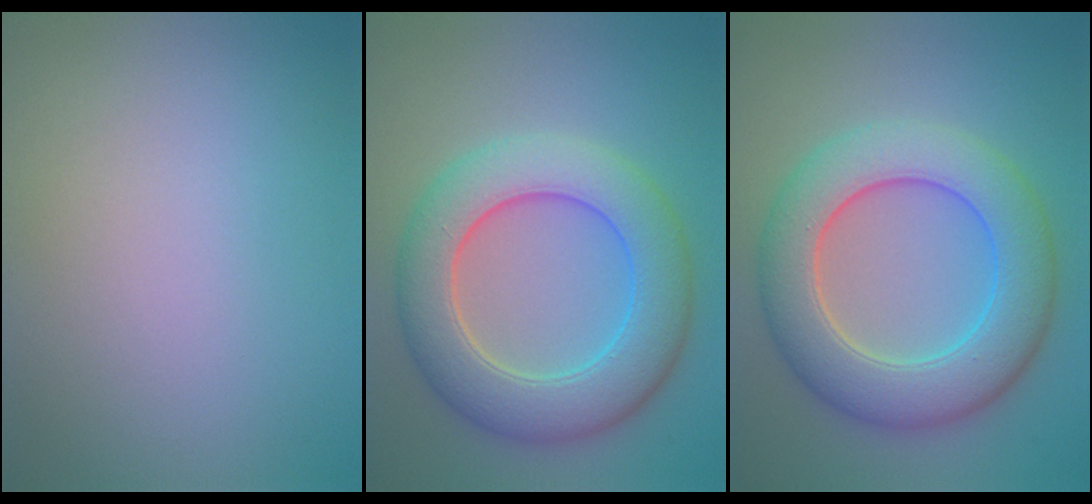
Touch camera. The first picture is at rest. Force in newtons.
{"total": 8.3, "press": 8.2, "slide": 0.6}
{"total": 8.3, "press": 8.3, "slide": 0.6}